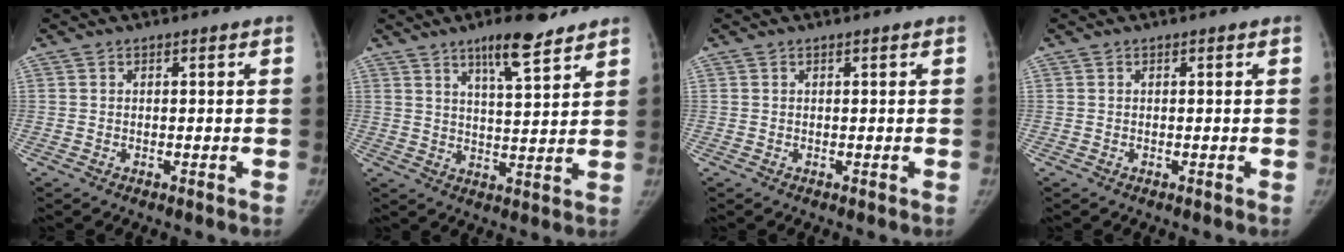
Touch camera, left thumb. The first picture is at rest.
{"total": 9.3, "force": [6.5, 2.1, 6.3], "torque": [-0.087, -0.040, 0.102]}
{"total": 0.0}
{"total": 0.0}